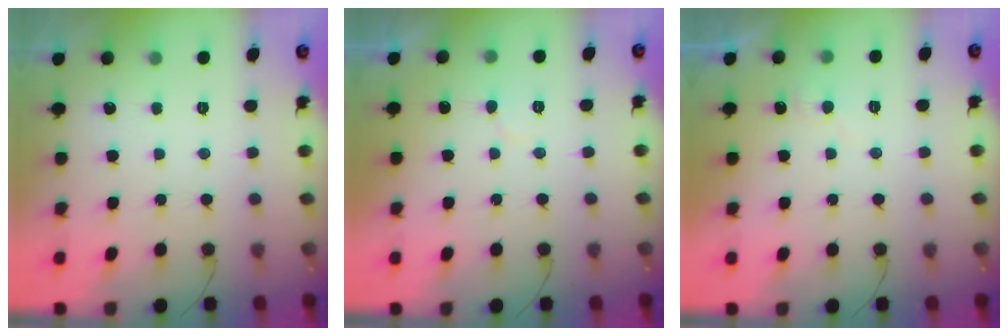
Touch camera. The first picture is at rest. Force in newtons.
{"total": 5.2, "press": 5.2, "slide": 0.3}
{"total": 4.5, "press": 4.4, "slide": 0.5}